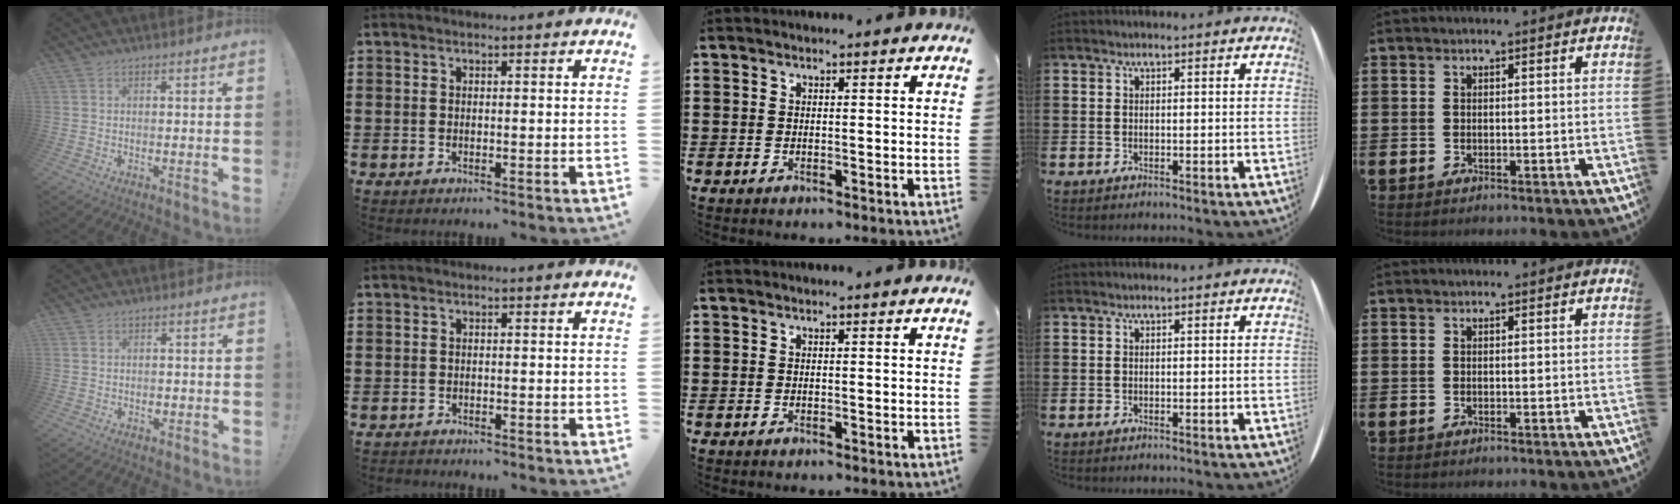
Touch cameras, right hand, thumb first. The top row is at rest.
{"thumb": {"total": 1.3, "force": [0.1, 1.3, 0.0], "torque": [0.002, -0.001, 0.000]}, "index": {"total": 0.7, "force": [-0.7, 0.2, -0.2], "torque": [0.002, 0.003, -0.016]}}